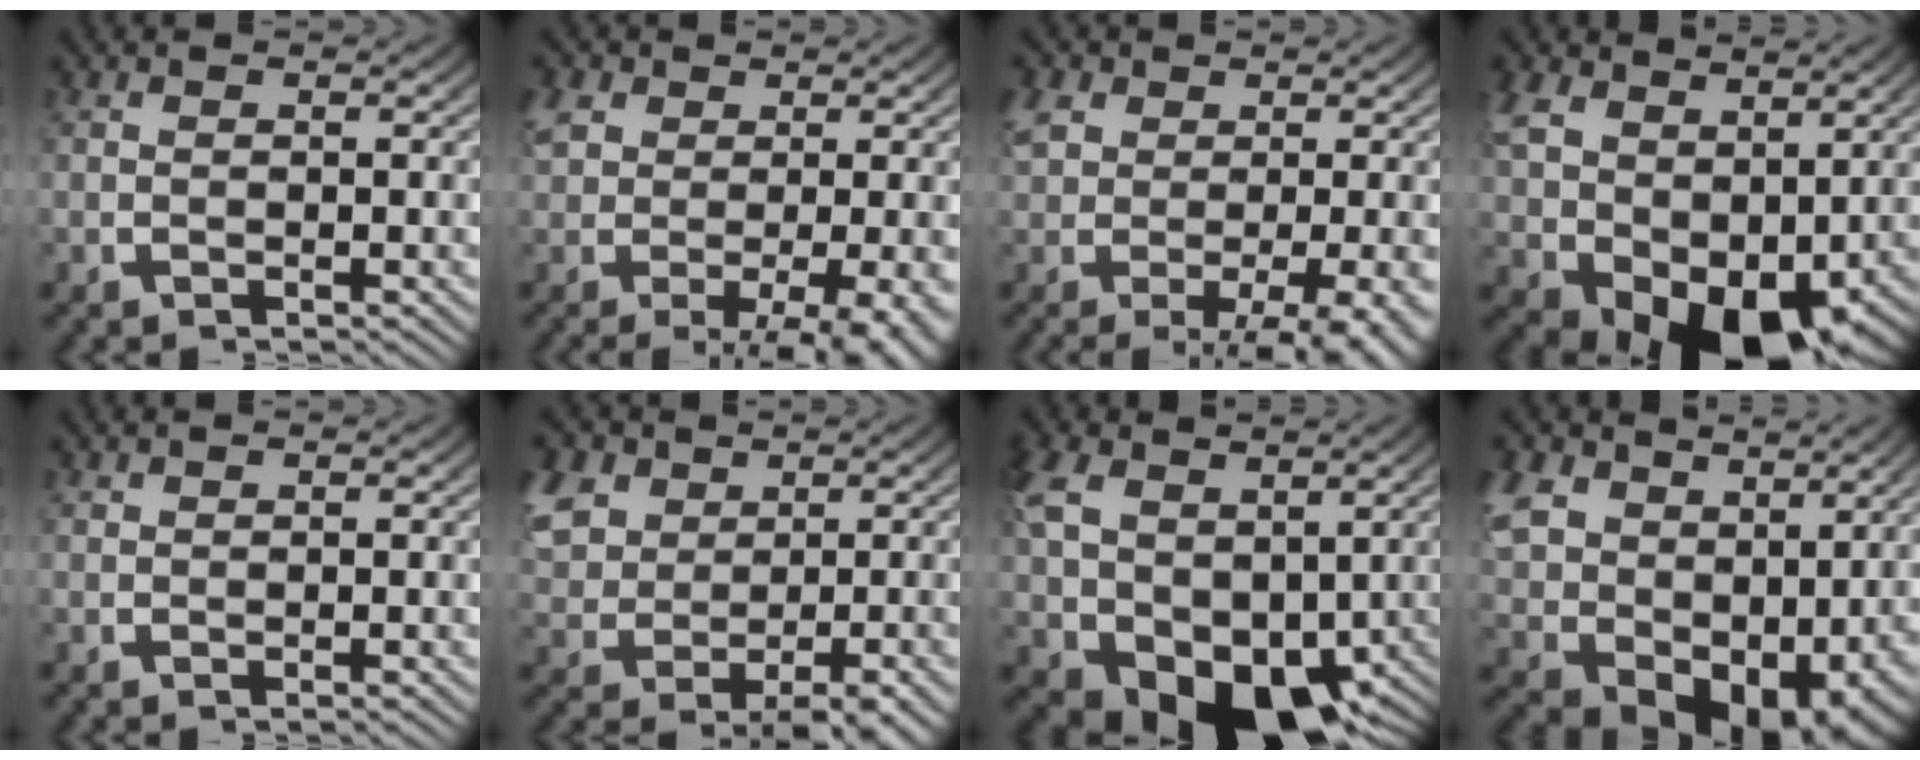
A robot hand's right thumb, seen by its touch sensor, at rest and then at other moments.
{"total": 6.3, "force": [-1.7, 3.3, 5.1], "torque": [-0.081, -0.025, -0.007]}
{"total": 6.3, "force": [-2.0, 3.2, 5.1], "torque": [-0.084, -0.025, -0.009]}
{"total": 9.6, "force": [-1.0, 6.1, 7.4], "torque": [-0.141, -0.038, 0.008]}
{"total": 0.5, "force": [0.5, 0.0, 0.0], "torque": [0.000, -0.002, 0.015]}
{"total": 7.0, "force": [0.5, 5.1, 4.8], "torque": [-0.110, -0.033, 0.034]}
{"total": 10.6, "force": [-1.9, 7.1, 7.6], "torque": [-0.150, -0.041, -0.001]}
{"total": 13.5, "force": [-1.6, 9.3, 9.7], "torque": [-0.209, -0.066, 0.008]}